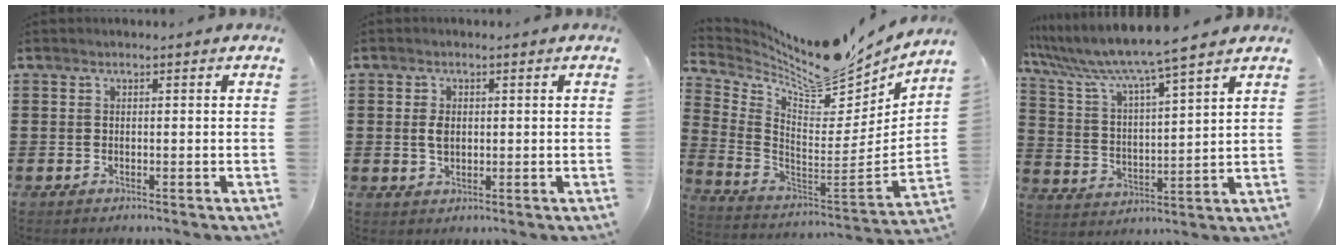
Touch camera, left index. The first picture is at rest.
{"total": 2.4, "force": [0.3, 1.5, 1.9], "torque": [-0.047, 0.002, 0.003]}
{"total": 10.4, "force": [9.1, 2.3, 4.3], "torque": [-0.111, -0.075, 0.153]}
{"total": 7.5, "force": [6.7, -0.5, 3.3], "torque": [-0.094, -0.046, 0.109]}